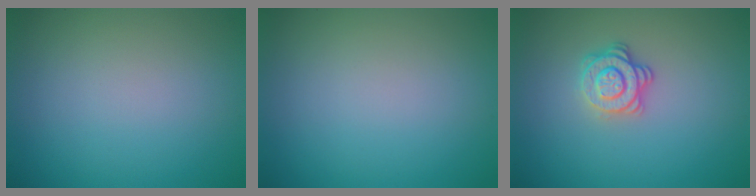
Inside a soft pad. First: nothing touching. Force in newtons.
{"total": 0.0}
{"total": 2.8, "press": 2.5, "slide": 1.3}